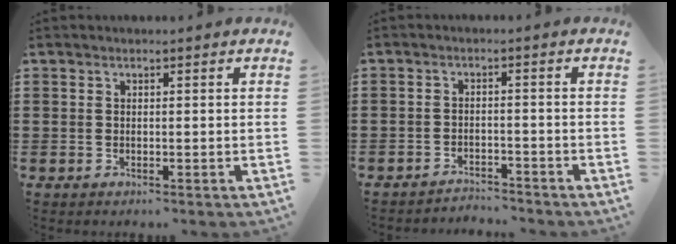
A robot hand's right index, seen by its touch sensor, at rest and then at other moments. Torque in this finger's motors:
{"motor_torque": [-0.42, 0.43, -0.33, -0.21]}